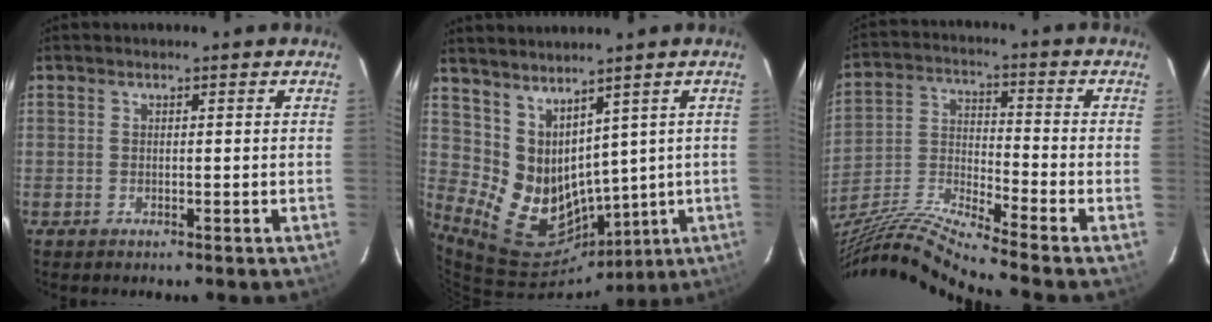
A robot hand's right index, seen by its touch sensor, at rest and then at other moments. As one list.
[{"total": 11.6, "force": [4.5, 8.3, 6.7], "torque": [-0.134, -0.011, 0.113]}, {"total": 17.5, "force": [-15.0, -1.6, 8.9], "torque": [-0.178, -0.042, -0.287]}]